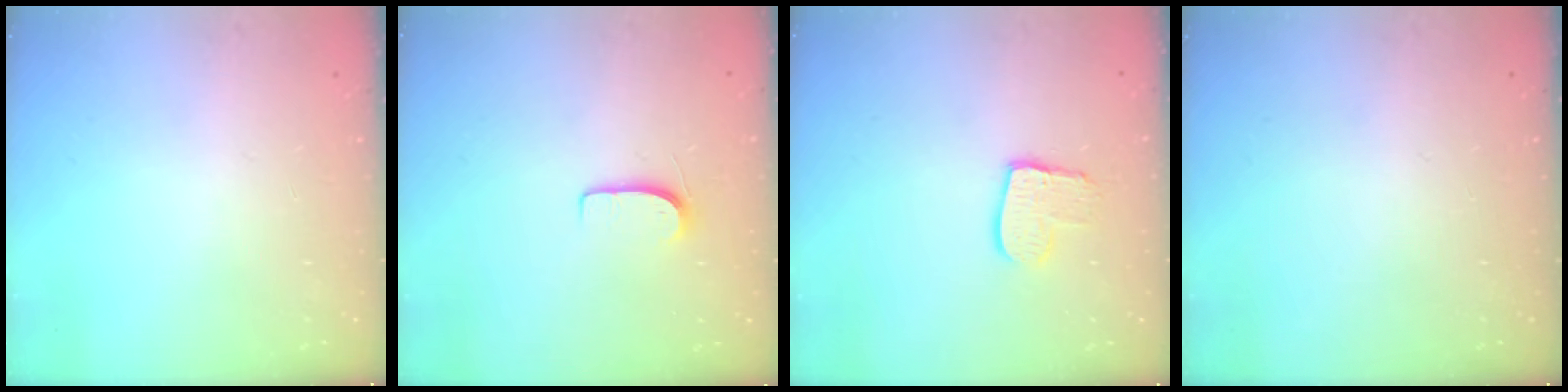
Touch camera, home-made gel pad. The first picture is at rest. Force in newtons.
{"total": 6.2, "press": 6.2, "slide": 0.6}
{"total": 9.5, "press": 9.5, "slide": 0.7}
{"total": 0.0}